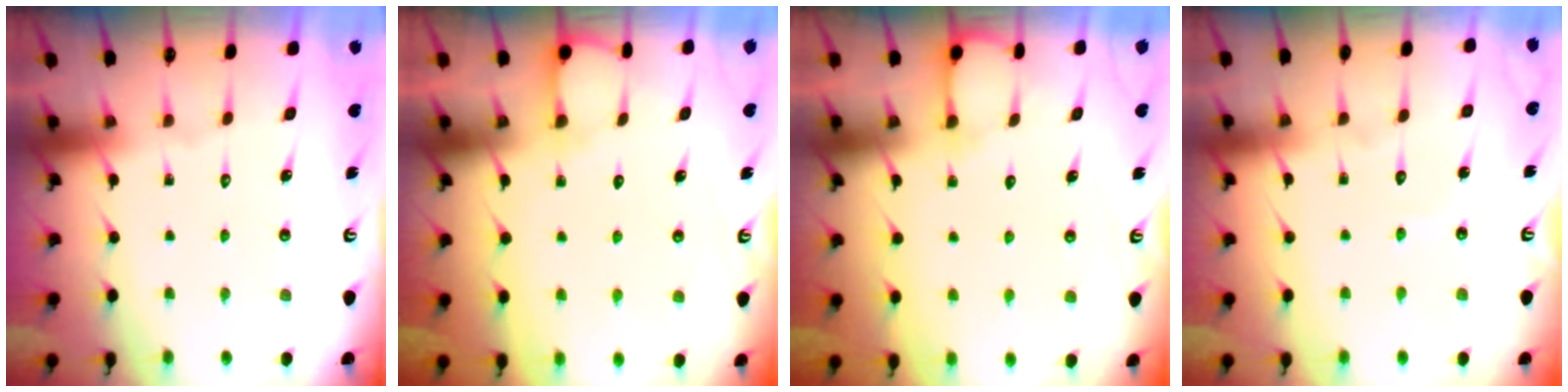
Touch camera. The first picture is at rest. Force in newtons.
{"total": 3.8, "press": 3.8, "slide": 0.3}
{"total": 4.9, "press": 4.9, "slide": 0.5}
{"total": 4.3, "press": 4.3, "slide": 0.5}